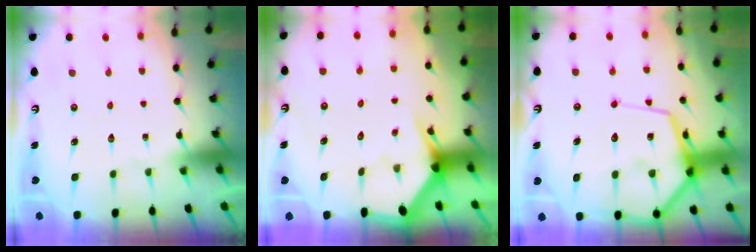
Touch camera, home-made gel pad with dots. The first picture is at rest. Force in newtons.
{"total": 3.0, "press": 3.0, "slide": 0.1}
{"total": 14.1, "press": 14.0, "slide": 1.6}